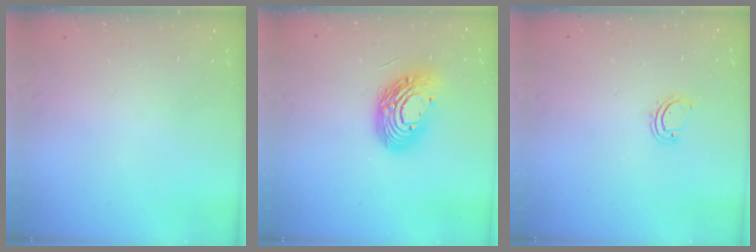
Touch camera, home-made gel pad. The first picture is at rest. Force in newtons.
{"total": 14.7, "press": 14.6, "slide": 1.0}
{"total": 2.9, "press": 2.9, "slide": 0.3}